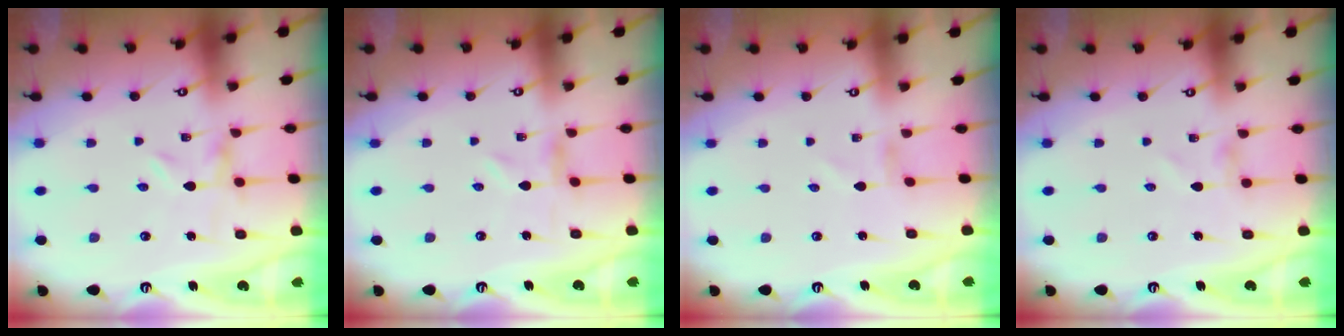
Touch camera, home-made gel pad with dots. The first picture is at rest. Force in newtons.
{"total": 0.0}
{"total": 1.1, "press": 1.1, "slide": 0.1}
{"total": 1.1, "press": 1.1, "slide": 0.0}